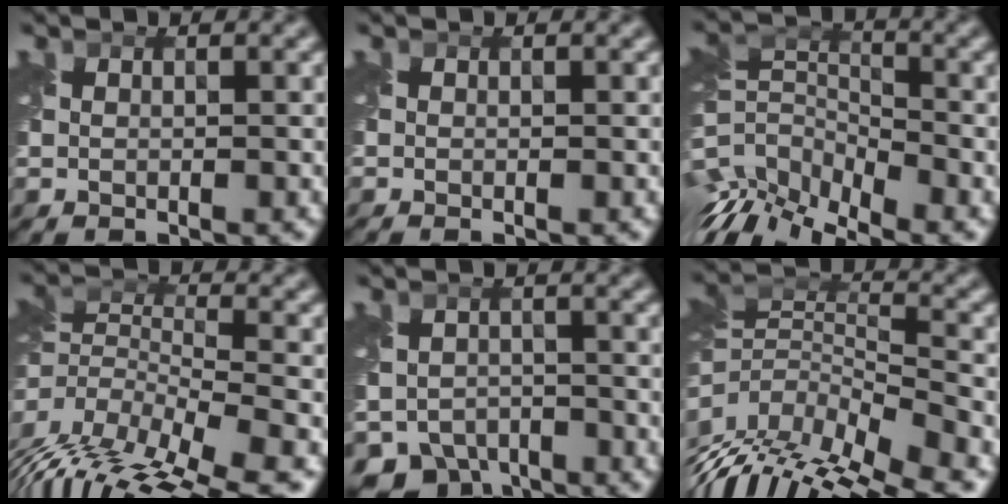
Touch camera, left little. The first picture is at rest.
{"total": 0.0}
{"total": 9.5, "force": [-6.0, 4.6, 5.7], "torque": [-0.122, -0.005, -0.116]}
{"total": 11.9, "force": [-7.6, 4.6, 8.0], "torque": [-0.132, 0.008, -0.092]}
{"total": 7.2, "force": [-5.4, 4.3, 2.2], "torque": [-0.028, -0.024, -0.084]}
{"total": 11.3, "force": [-7.2, 4.4, 7.5], "torque": [-0.141, 0.027, -0.116]}